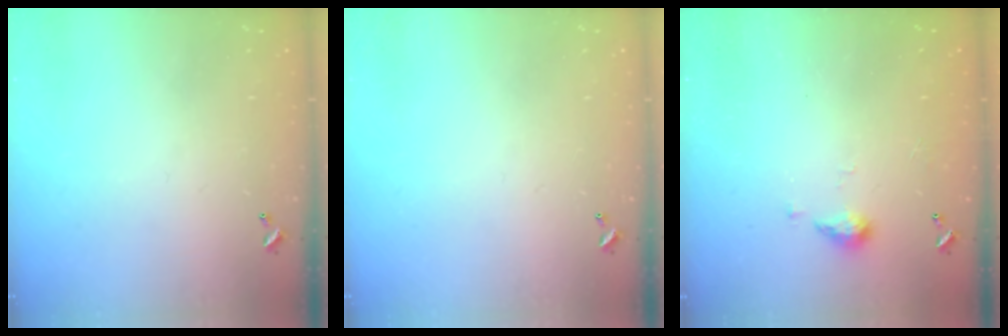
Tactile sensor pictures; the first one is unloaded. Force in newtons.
{"total": 0.0}
{"total": 3.8, "press": 3.7, "slide": 0.6}